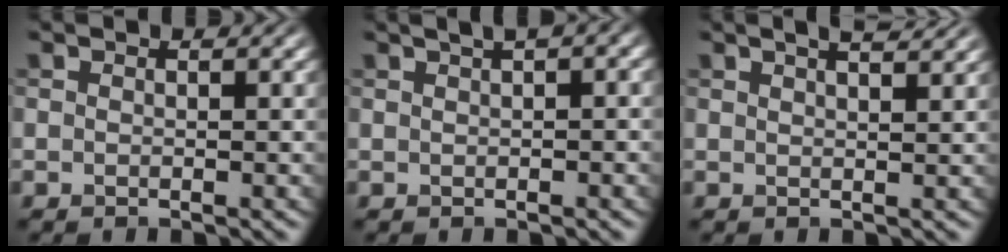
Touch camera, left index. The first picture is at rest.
{"total": 5.2, "force": [2.4, 2.0, 4.1], "torque": [-0.037, 0.030, 0.020]}
{"total": 4.6, "force": [3.1, 1.7, 2.9], "torque": [-0.011, 0.024, 0.012]}